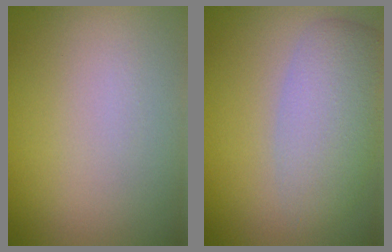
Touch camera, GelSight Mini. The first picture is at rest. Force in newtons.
{"total": 4.8, "press": 4.8, "slide": 0.2}